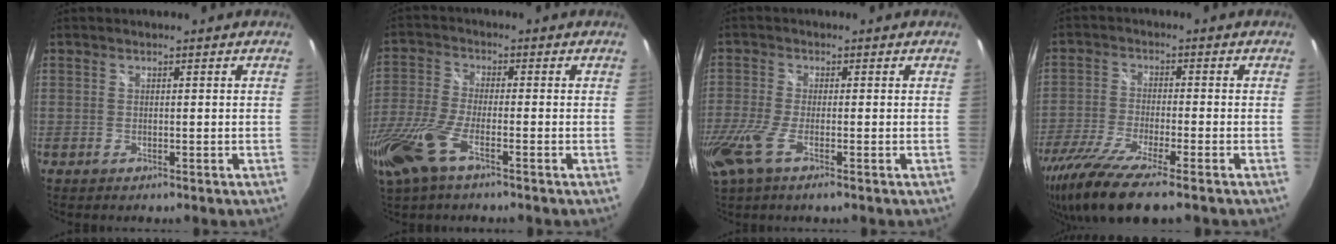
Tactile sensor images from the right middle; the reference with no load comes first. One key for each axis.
{"total": 11.6, "fx": -6.6, "fy": 3.0, "fz": 9.0, "tx": -0.212, "ty": -0.030, "tz": -0.137}
{"total": 8.9, "fx": -4.4, "fy": 1.5, "fz": 7.6, "tx": -0.187, "ty": -0.031, "tz": -0.088}
{"total": 12.7, "fx": -9.4, "fy": 1.3, "fz": 8.5, "tx": -0.187, "ty": -0.047, "tz": -0.172}